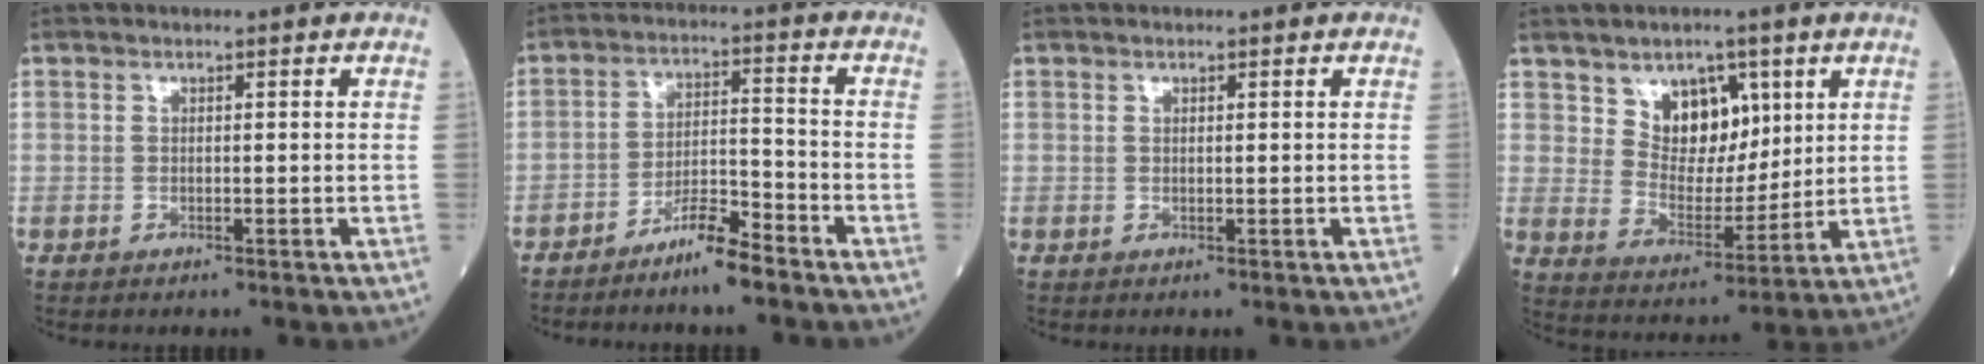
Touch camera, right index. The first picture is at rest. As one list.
[{"total": 6.2, "force": [-5.0, 0.4, 3.7], "torque": [-0.069, -0.003, -0.095]}, {"total": 0.0}, {"total": 8.5, "force": [4.2, 5.2, 5.2], "torque": [-0.087, 0.001, 0.082]}]